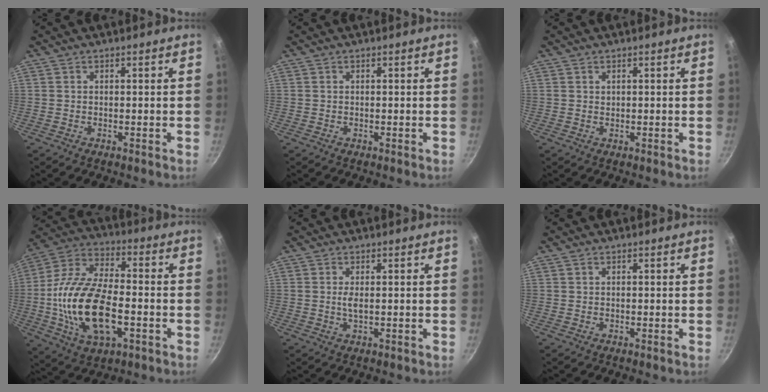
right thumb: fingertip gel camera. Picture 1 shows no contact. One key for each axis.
{"total": 0.0}
{"total": 0.5, "fx": 0.4, "fy": 0.3, "fz": 0.1, "tx": -0.001, "ty": -0.004, "tz": 0.006}
{"total": 21.1, "fx": -4.0, "fy": 10.8, "fz": 17.7, "tx": -0.335, "ty": 0.026, "tz": -0.078}
{"total": 1.8, "fx": 0.2, "fy": 0.5, "fz": 1.7, "tx": -0.036, "ty": -0.002, "tz": 0.005}
{"total": 0.0}